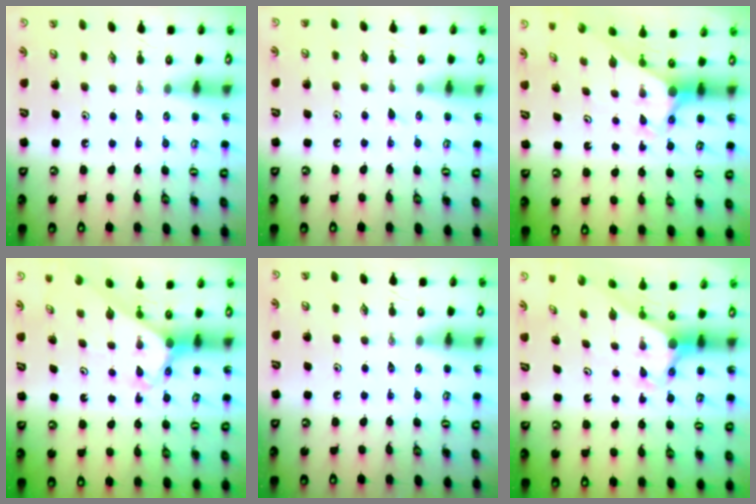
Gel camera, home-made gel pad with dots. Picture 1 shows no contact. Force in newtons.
{"total": 6.7, "press": 6.7, "slide": 0.5}
{"total": 2.8, "press": 2.8, "slide": 0.0}
{"total": 2.6, "press": 2.6, "slide": 0.2}
{"total": 0.0}
{"total": 2.7, "press": 2.7, "slide": 0.0}